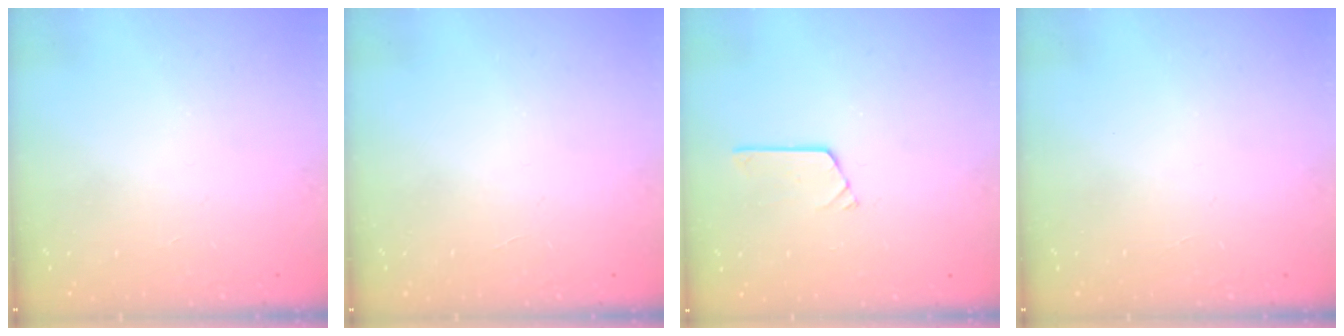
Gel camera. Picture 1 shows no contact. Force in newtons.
{"total": 0.0}
{"total": 2.7, "press": 2.7, "slide": 0.3}
{"total": 0.0}